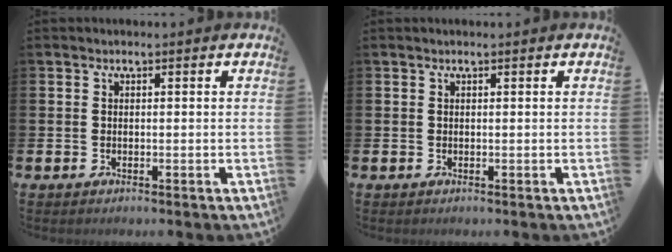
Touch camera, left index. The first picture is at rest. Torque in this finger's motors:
{"motor_torque": [0.28, -0.84, -0.04, 0.02]}